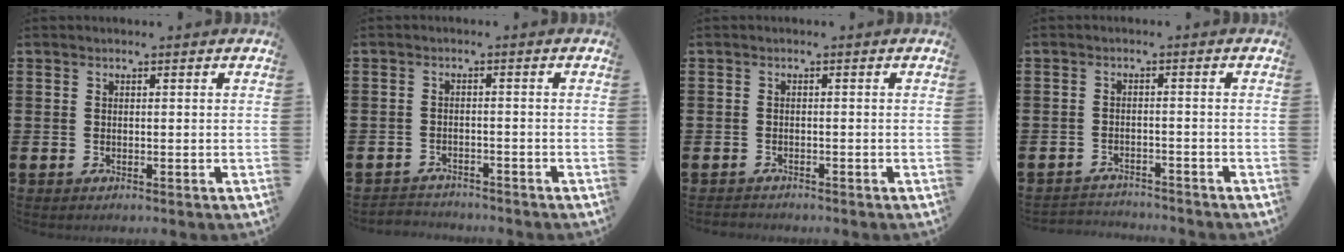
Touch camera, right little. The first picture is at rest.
{"total": 1.8, "force": [-1.8, 0.1, -0.3], "torque": [-0.001, 0.002, -0.041]}
{"total": 0.7, "force": [-0.7, 0.1, -0.1], "torque": [-0.001, 0.000, -0.015]}
{"total": 2.3, "force": [-2.2, 0.1, -0.3], "torque": [-0.002, 0.000, -0.050]}